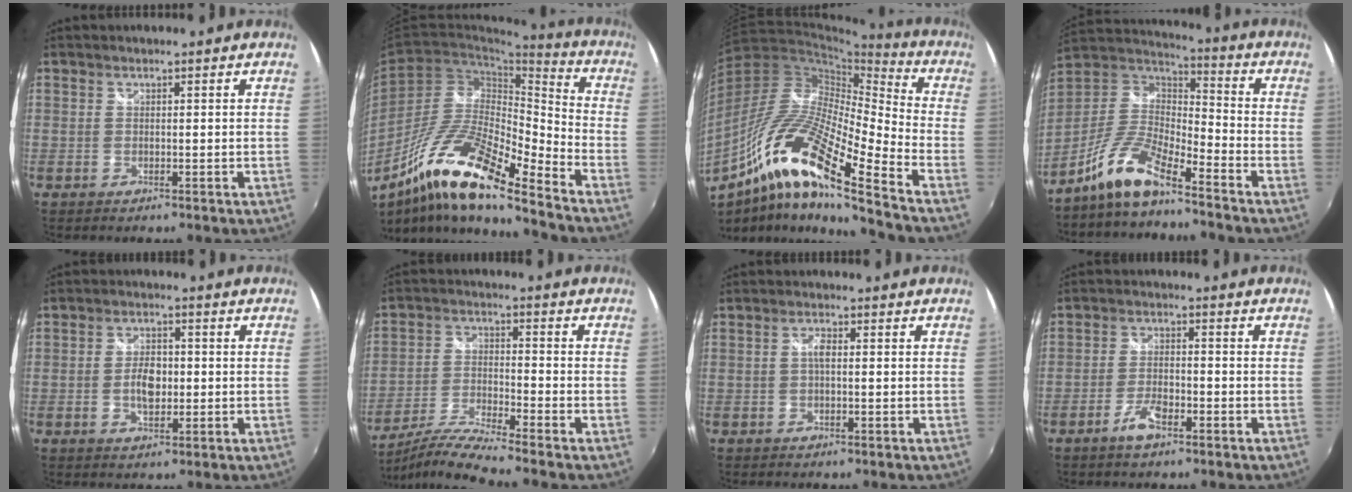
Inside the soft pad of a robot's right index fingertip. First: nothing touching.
{"total": 17.6, "force": [-12.1, 2.7, 12.4], "torque": [-0.228, -0.007, -0.240]}
{"total": 20.3, "force": [-11.1, 3.1, 16.7], "torque": [-0.312, -0.016, -0.232]}
{"total": 10.8, "force": [-8.1, 2.5, 6.8], "torque": [-0.154, 0.013, -0.165]}
{"total": 5.3, "force": [-0.6, 3.1, 4.3], "torque": [-0.081, 0.004, -0.010]}
{"total": 9.9, "force": [-8.9, -1.5, 4.1], "torque": [-0.091, -0.006, -0.175]}
{"total": 1.7, "force": [-0.1, 0.6, 1.6], "torque": [-0.031, 0.005, -0.003]}
{"total": 4.6, "force": [-3.0, 1.5, 3.2], "torque": [-0.075, 0.000, -0.056]}